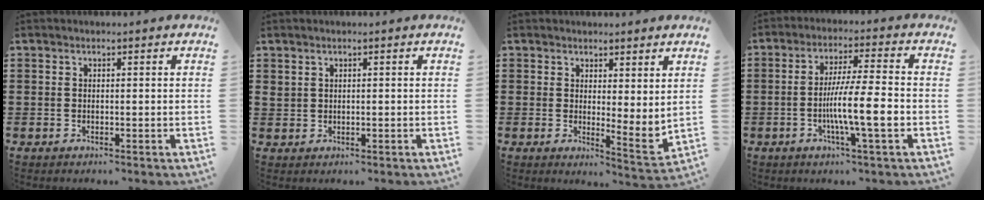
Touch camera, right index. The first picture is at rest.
{"total": 1.0, "force": [0.8, 0.6, 0.2], "torque": [-0.007, 0.004, 0.014]}
{"total": 3.4, "force": [2.9, 0.9, 1.5], "torque": [-0.025, -0.019, 0.050]}
{"total": 9.2, "force": [-2.2, 0.7, 8.9], "torque": [-0.163, -0.008, -0.043]}